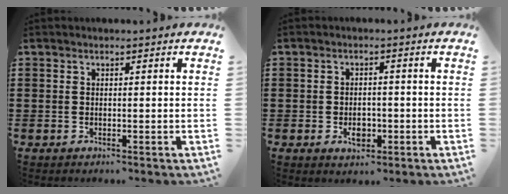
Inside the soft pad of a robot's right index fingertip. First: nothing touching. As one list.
[{"total": 3.1, "force": [-0.9, 2.0, 2.2], "torque": [-0.035, -0.001, -0.018]}]